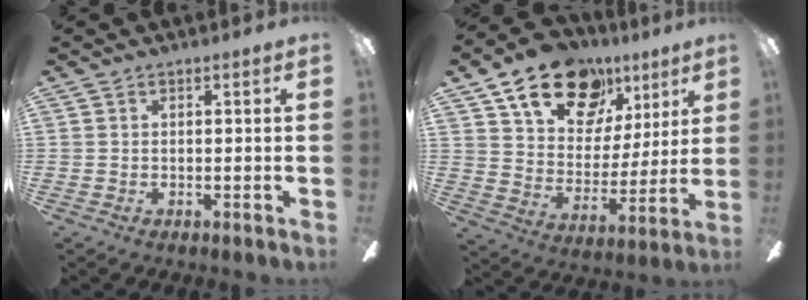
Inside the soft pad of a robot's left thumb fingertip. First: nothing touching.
{"total": 20.4, "force": [12.7, 12.4, 10.1], "torque": [-0.156, -0.063, 0.226]}